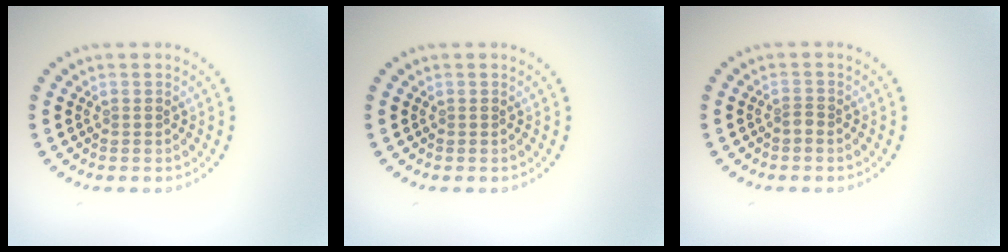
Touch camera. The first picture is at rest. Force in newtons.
{"total": 0.0}
{"total": 0.8, "press": 0.5, "slide": 0.7}